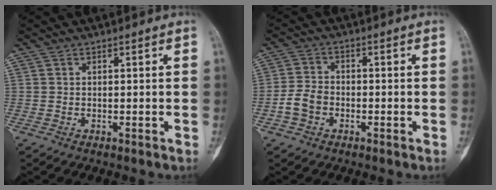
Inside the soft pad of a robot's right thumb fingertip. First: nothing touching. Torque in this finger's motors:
{"motor_torque": [0.21, 0.17, 0.31, -0.38, 0.00]}